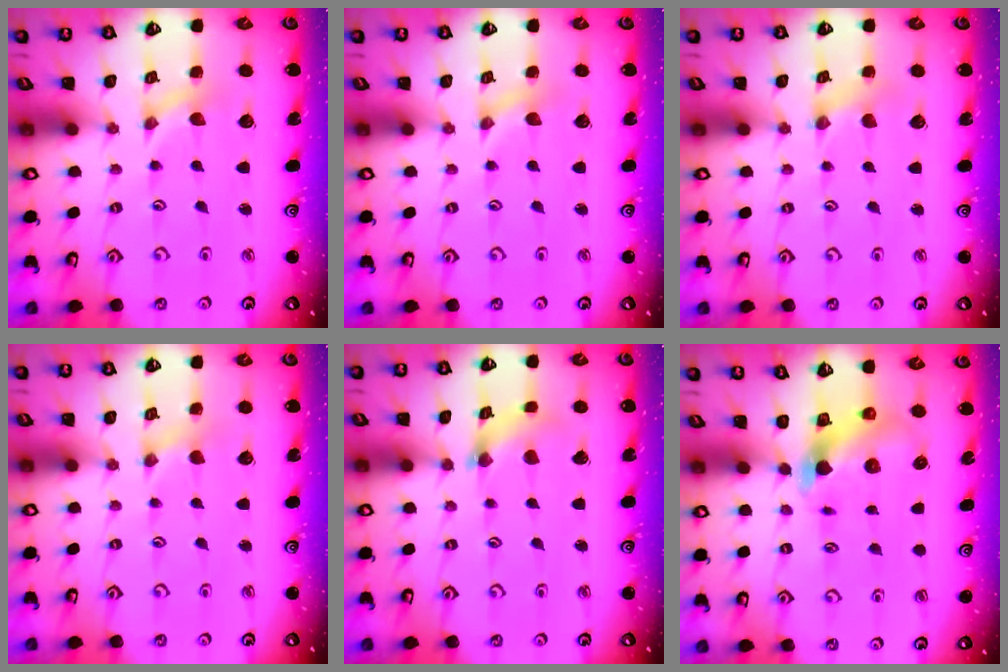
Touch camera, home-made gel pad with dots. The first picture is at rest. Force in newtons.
{"total": 0.0}
{"total": 1.0, "press": 0.9, "slide": 0.3}
{"total": 0.5, "press": 0.5, "slide": 0.1}
{"total": 2.5, "press": 2.4, "slide": 0.4}
{"total": 6.0, "press": 6.0, "slide": 0.4}